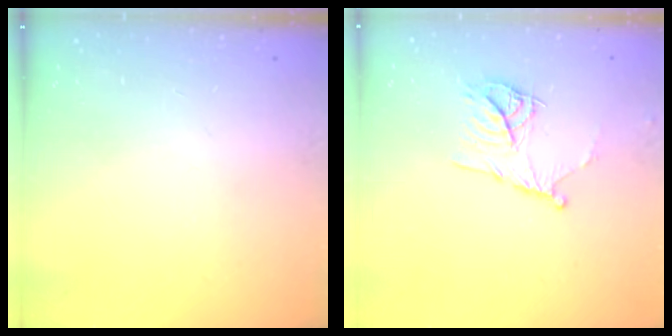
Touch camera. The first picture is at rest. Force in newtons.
{"total": 11.8, "press": 11.8, "slide": 0.9}